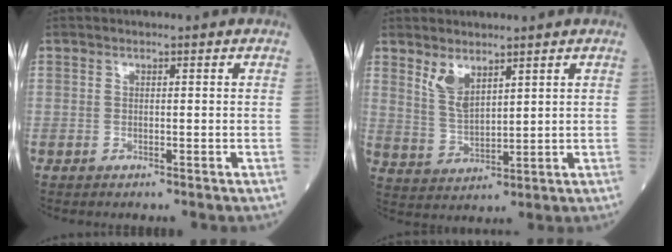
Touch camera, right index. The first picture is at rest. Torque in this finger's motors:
{"motor_torque": [0.09, 0.12, 0.07, 0.05]}